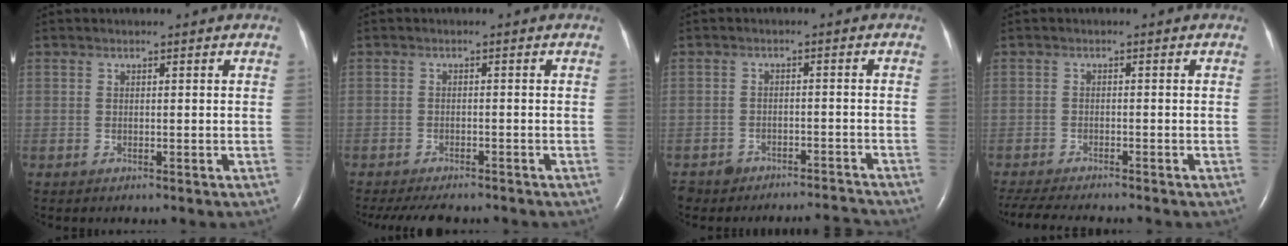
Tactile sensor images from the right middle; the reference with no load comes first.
{"total": 8.9, "force": [-7.7, 2.3, 3.7], "torque": [-0.056, -0.011, -0.106]}
{"total": 6.1, "force": [-6.0, 1.1, -0.5], "torque": [0.013, 0.015, -0.086]}
{"total": 9.3, "force": [-8.2, 1.1, 4.2], "torque": [-0.067, -0.015, -0.126]}